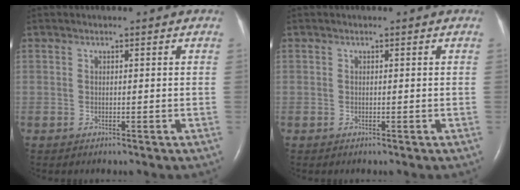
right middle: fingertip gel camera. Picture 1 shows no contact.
{"total": 0.0}